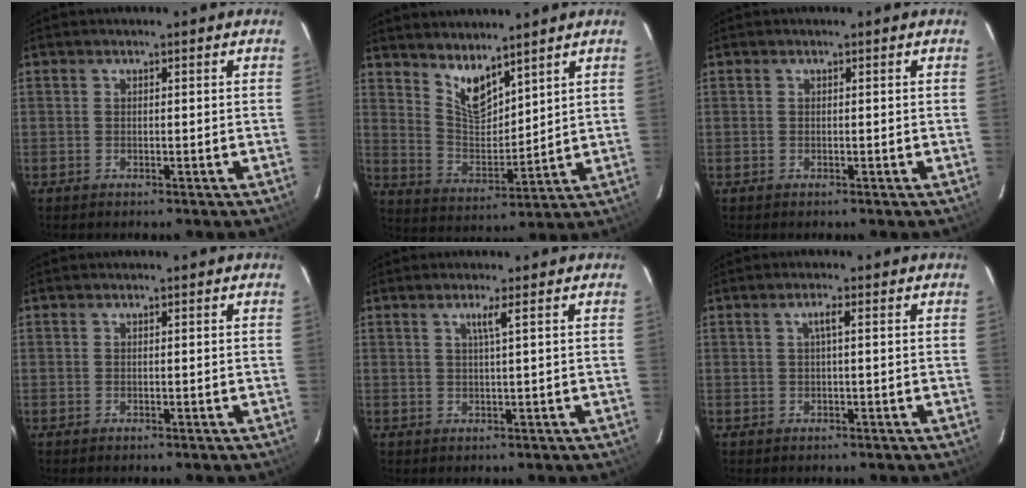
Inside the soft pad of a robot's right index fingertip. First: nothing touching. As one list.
[{"total": 8.0, "force": [6.2, 2.8, 4.3], "torque": [-0.072, -0.007, 0.124]}, {"total": 0.0}, {"total": 0.0}, {"total": 1.8, "force": [0.7, -0.7, 1.5], "torque": [-0.023, -0.004, 0.014]}, {"total": 1.5, "force": [0.2, -0.1, 1.5], "torque": [-0.027, 0.004, 0.002]}]